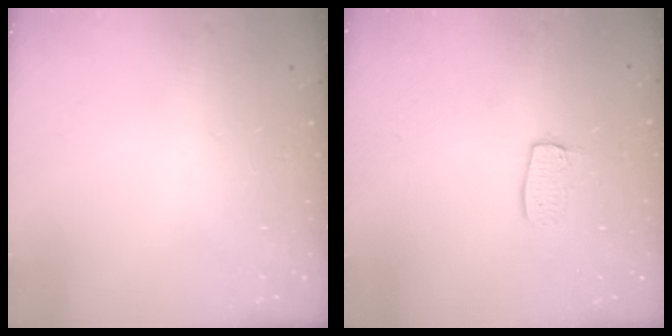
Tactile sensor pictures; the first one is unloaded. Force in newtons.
{"total": 7.1, "press": 7.1, "slide": 0.3}